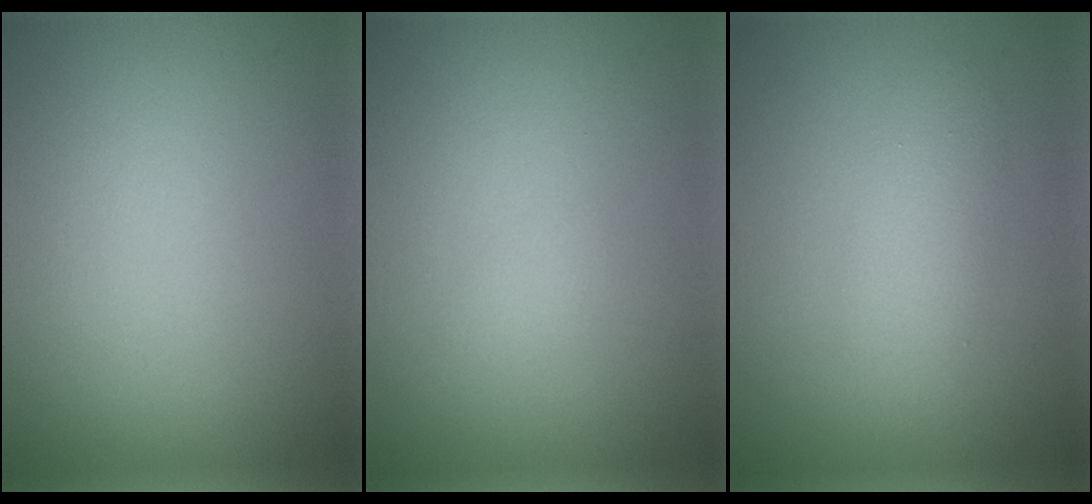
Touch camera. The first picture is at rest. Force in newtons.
{"total": 0.5, "press": 0.5, "slide": 0.1}
{"total": 2.8, "press": 2.8, "slide": 0.1}